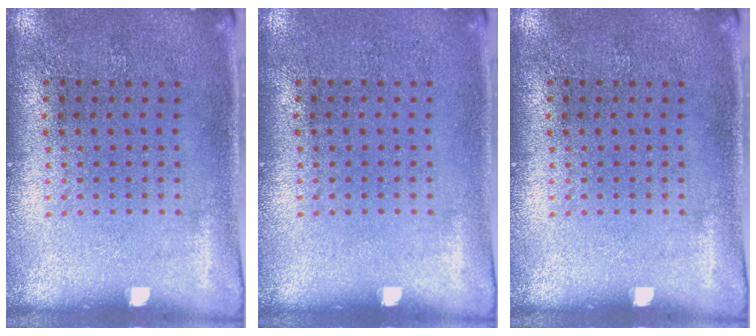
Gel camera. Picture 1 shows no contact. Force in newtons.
{"total": 0.0}
{"total": 0.0}